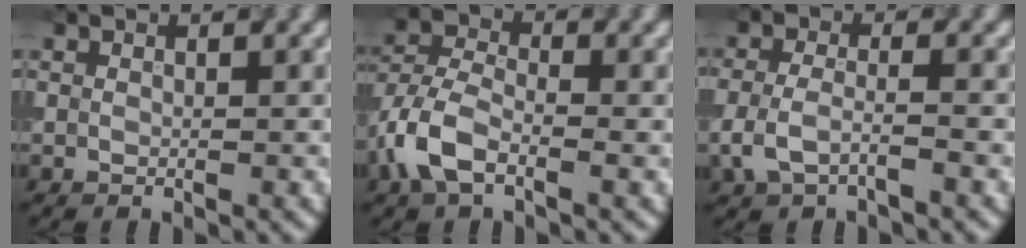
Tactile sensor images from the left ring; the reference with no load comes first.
{"total": 5.1, "force": [-2.3, 2.8, 3.6], "torque": [-0.072, 0.003, -0.057]}
{"total": 3.0, "force": [-1.3, 1.3, 2.4], "torque": [-0.056, -0.001, -0.033]}